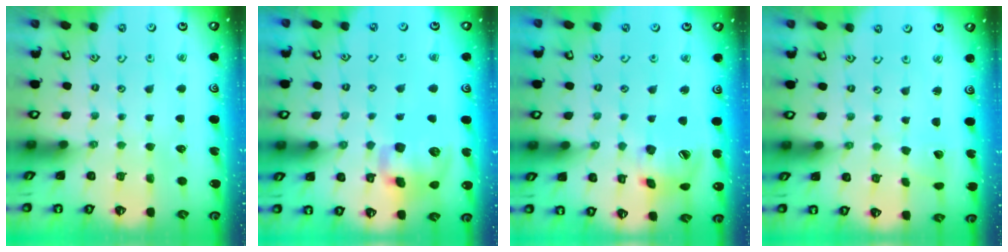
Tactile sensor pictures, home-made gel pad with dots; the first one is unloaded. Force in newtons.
{"total": 12.2, "press": 12.0, "slide": 2.1}
{"total": 14.9, "press": 14.8, "slide": 2.1}
{"total": 2.4, "press": 2.4, "slide": 0.2}